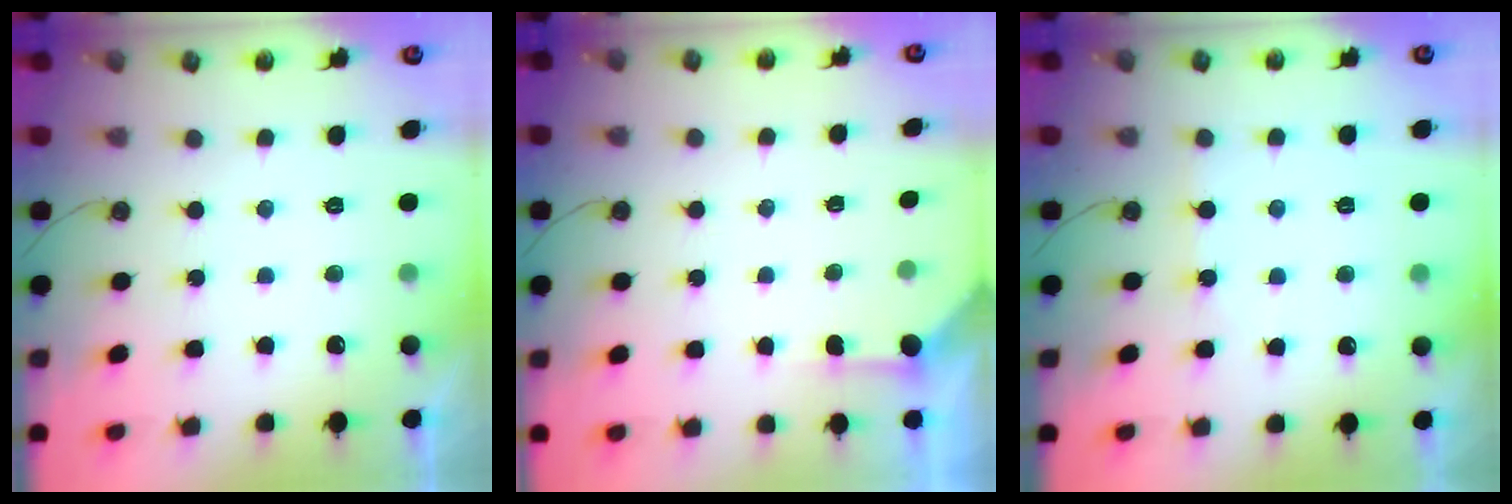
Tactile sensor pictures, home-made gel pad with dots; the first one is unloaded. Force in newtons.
{"total": 1.8, "press": 1.8, "slide": 0.3}
{"total": 2.9, "press": 2.9, "slide": 0.5}